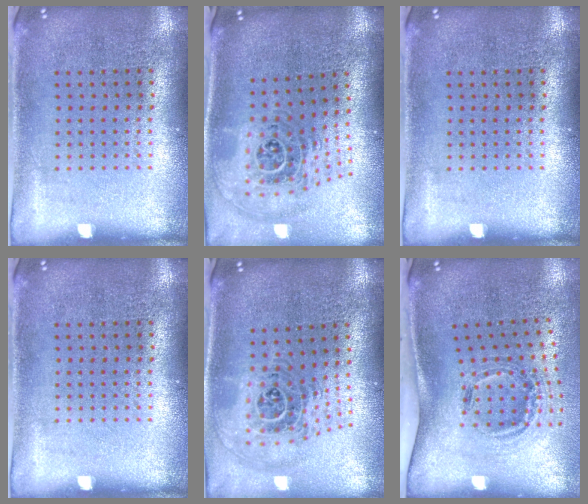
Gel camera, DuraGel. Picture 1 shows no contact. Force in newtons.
{"total": 1.9, "press": 1.5, "slide": 1.2}
{"total": 0.0}
{"total": 0.0}
{"total": 1.5, "press": 1.3, "slide": 0.8}
{"total": 1.5, "press": 1.1, "slide": 1.0}